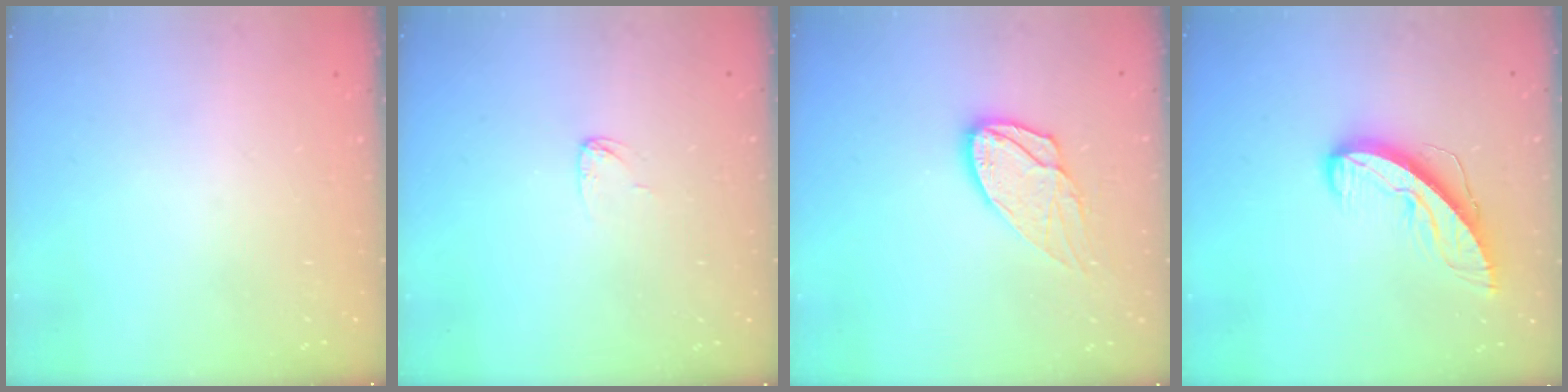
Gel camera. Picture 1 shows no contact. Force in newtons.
{"total": 3.1, "press": 3.1, "slide": 0.2}
{"total": 12.2, "press": 12.2, "slide": 0.9}
{"total": 9.2, "press": 9.2, "slide": 0.9}